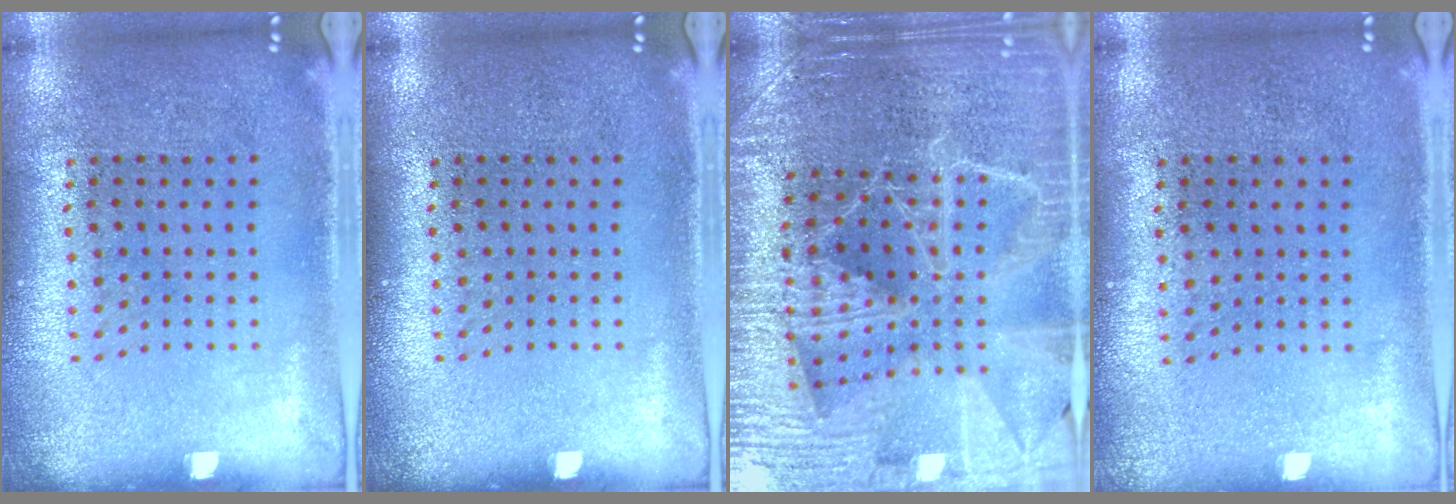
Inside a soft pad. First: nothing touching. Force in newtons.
{"total": 0.0}
{"total": 4.7, "press": 4.4, "slide": 1.7}
{"total": 0.0}